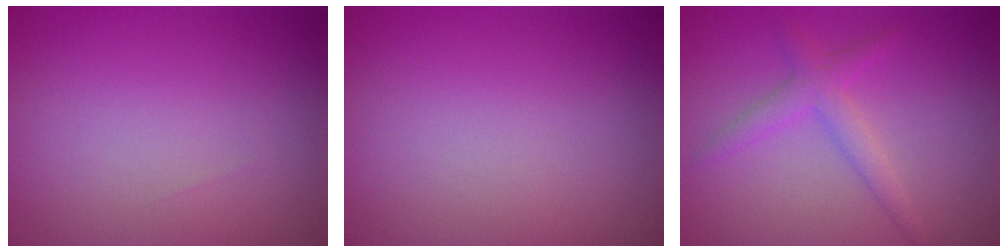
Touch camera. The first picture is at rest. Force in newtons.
{"total": 0.0}
{"total": 2.2, "press": 2.2, "slide": 0.1}